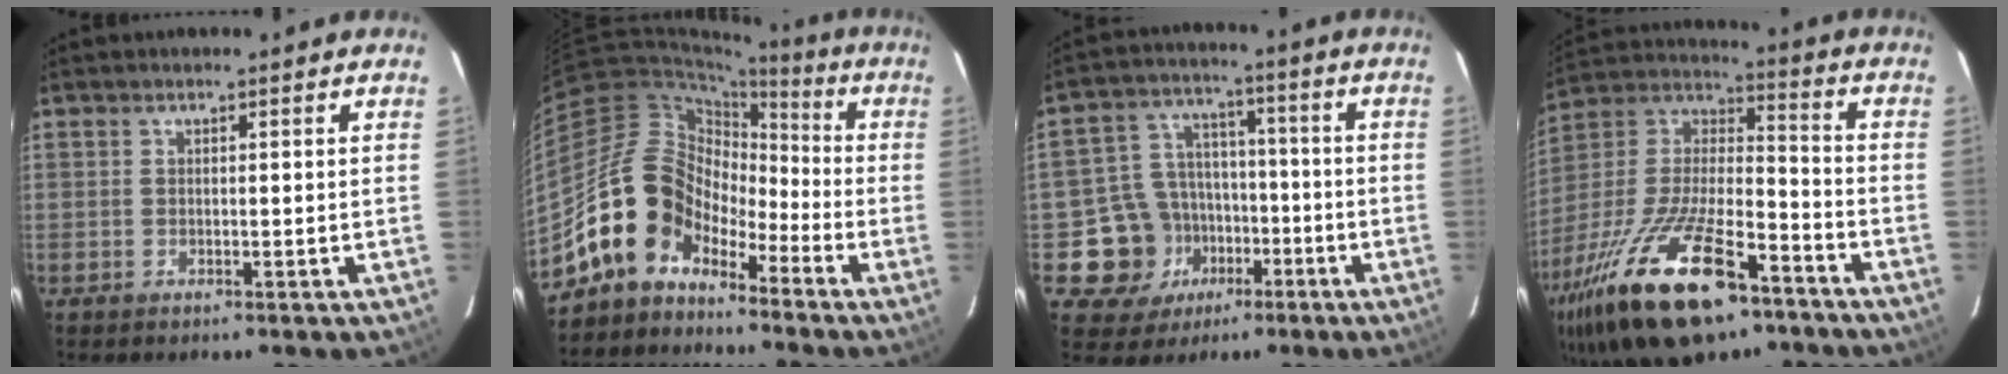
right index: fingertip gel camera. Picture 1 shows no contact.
{"total": 12.0, "force": [-8.5, 7.7, 3.9], "torque": [-0.068, 0.038, -0.167]}
{"total": 12.3, "force": [-5.2, 10.7, 3.0], "torque": [-0.081, 0.040, -0.065]}
{"total": 28.0, "force": [-16.9, 10.7, 19.5], "torque": [-0.389, -0.027, -0.287]}